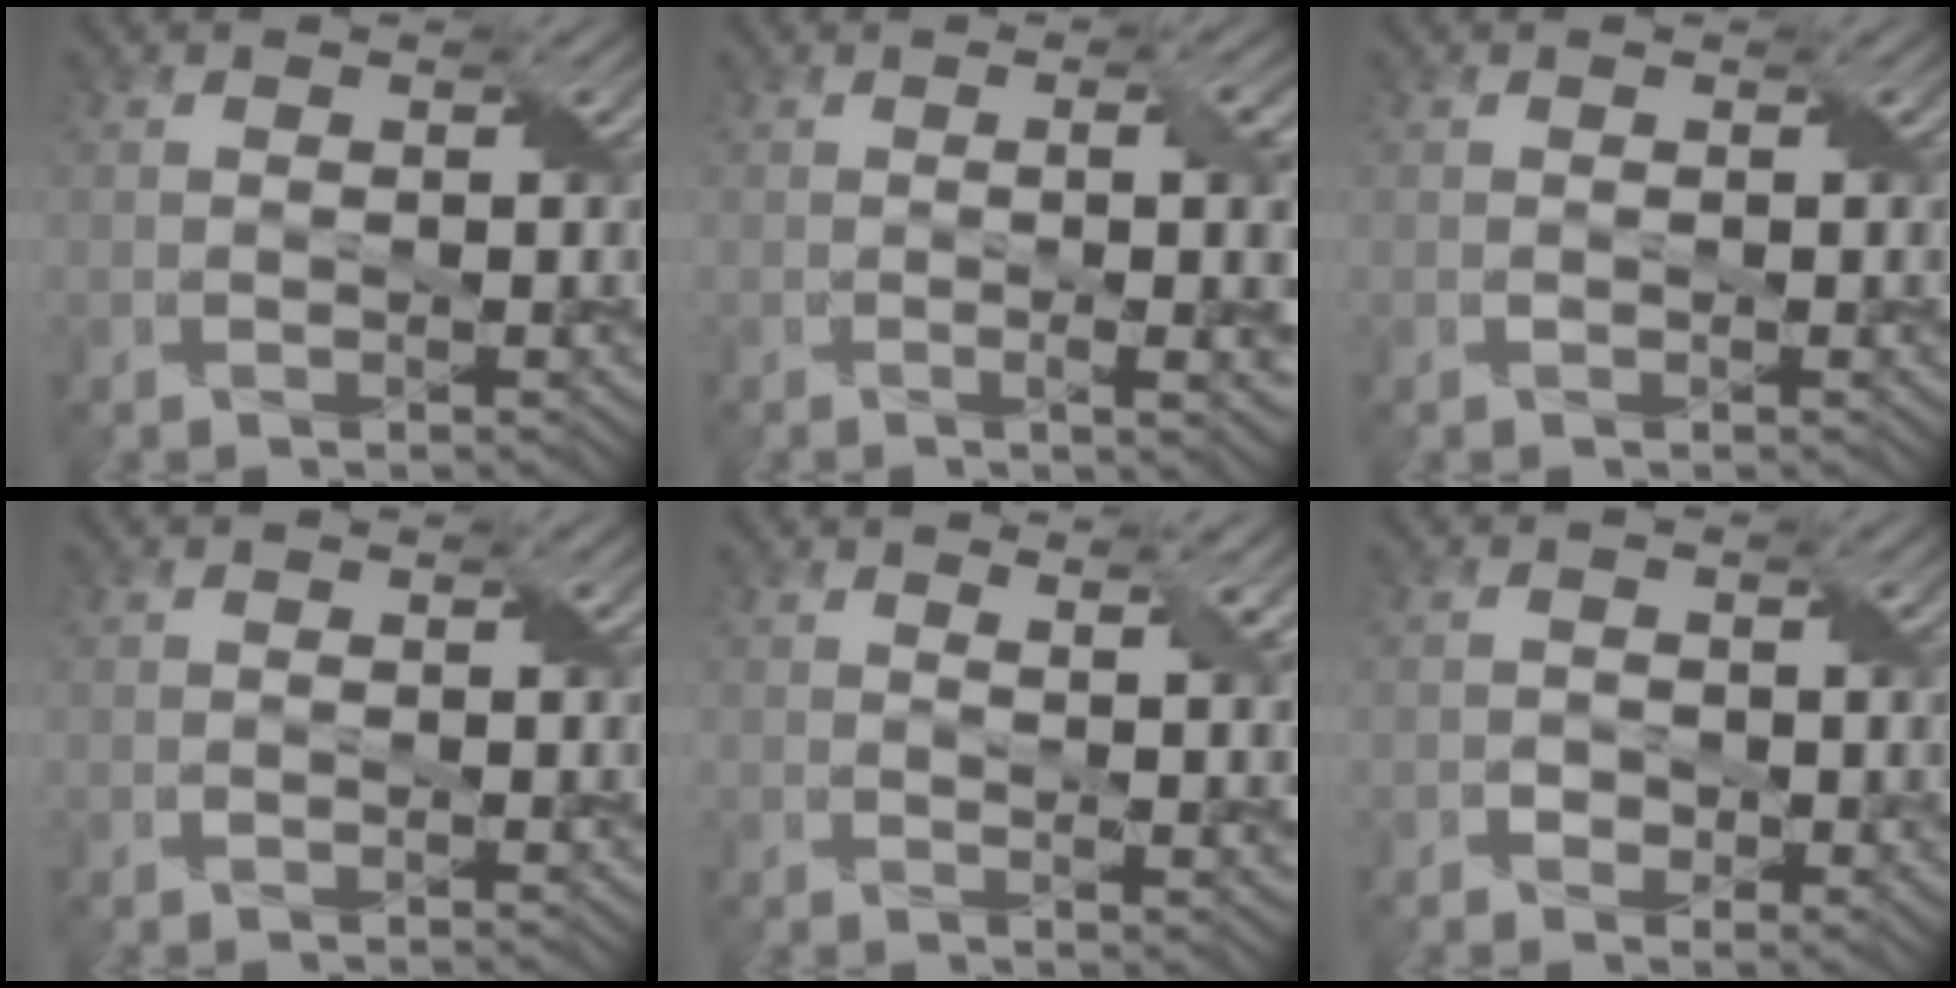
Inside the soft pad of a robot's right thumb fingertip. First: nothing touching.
{"total": 8.2, "force": [-0.3, 2.1, 7.9], "torque": [-0.097, 0.006, -0.001]}
{"total": 0.0}
{"total": 0.0}
{"total": 4.7, "force": [2.5, 0.9, 3.8], "torque": [-0.061, 0.004, 0.045]}
{"total": 1.6, "force": [-0.5, 1.3, 0.8], "torque": [-0.013, -0.005, -0.009]}